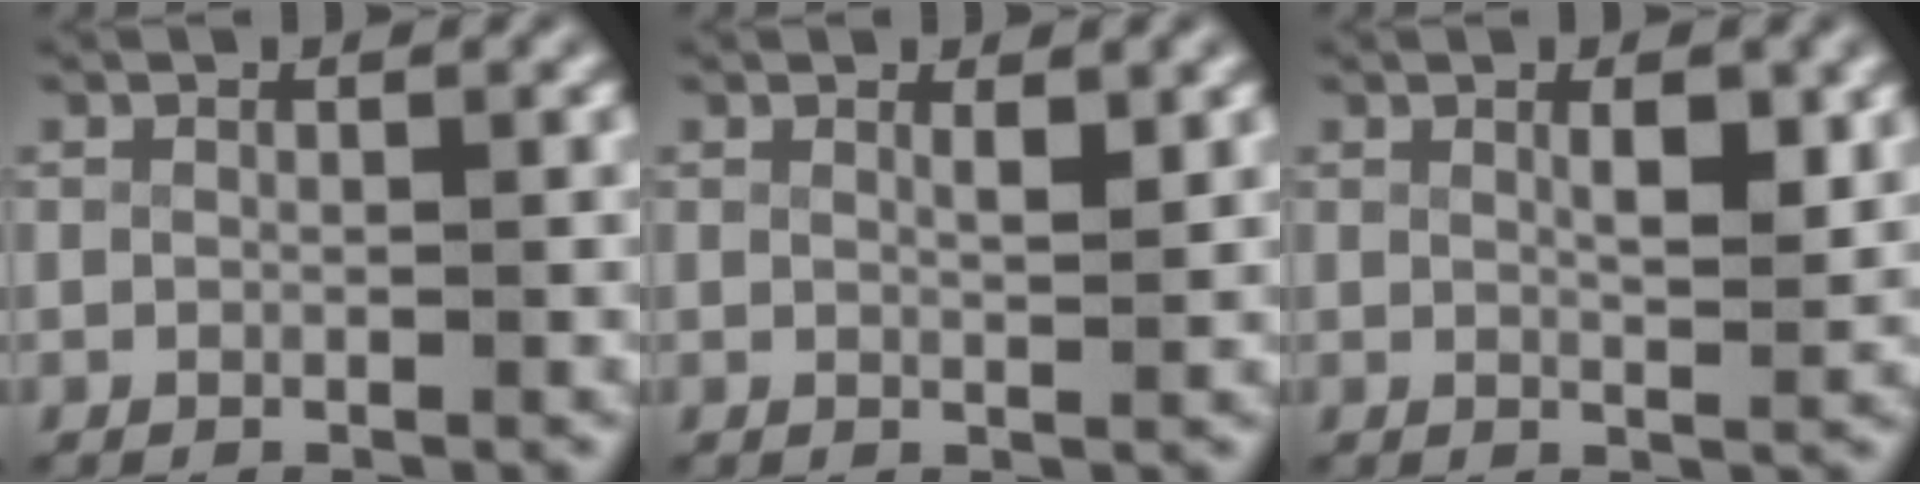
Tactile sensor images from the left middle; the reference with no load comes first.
{"total": 1.3, "force": [0.9, -0.1, 1.0], "torque": [-0.014, -0.013, 0.019]}
{"total": 2.5, "force": [1.0, 0.4, 2.3], "torque": [-0.036, -0.012, 0.021]}